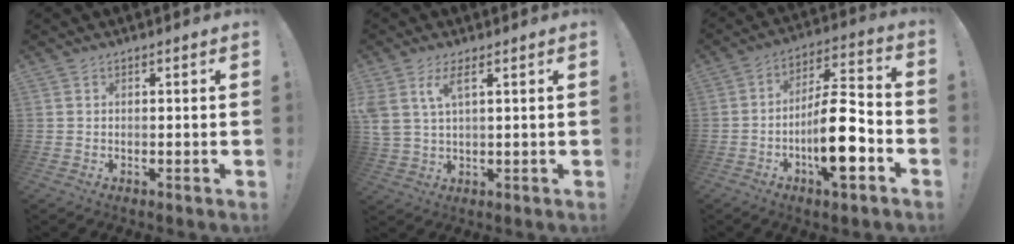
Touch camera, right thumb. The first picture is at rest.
{"total": 6.1, "force": [3.0, 2.0, 5.0], "torque": [-0.097, -0.013, 0.053]}
{"total": 17.3, "force": [-5.7, 5.3, 15.5], "torque": [-0.264, 0.029, -0.091]}